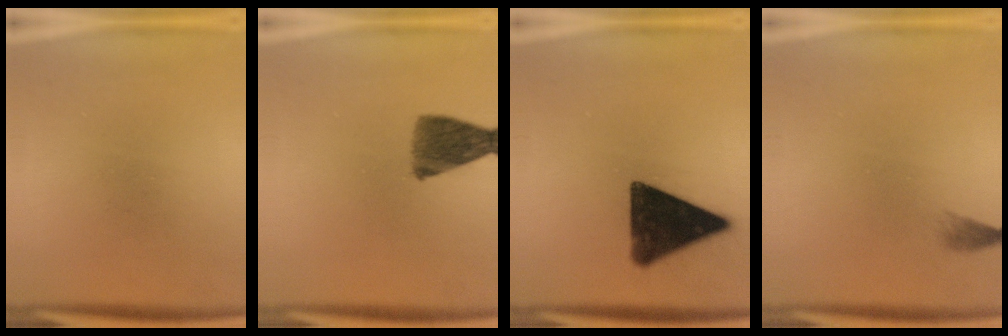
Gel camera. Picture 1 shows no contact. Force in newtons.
{"total": 7.4}
{"total": 14.4}
{"total": 1.0}